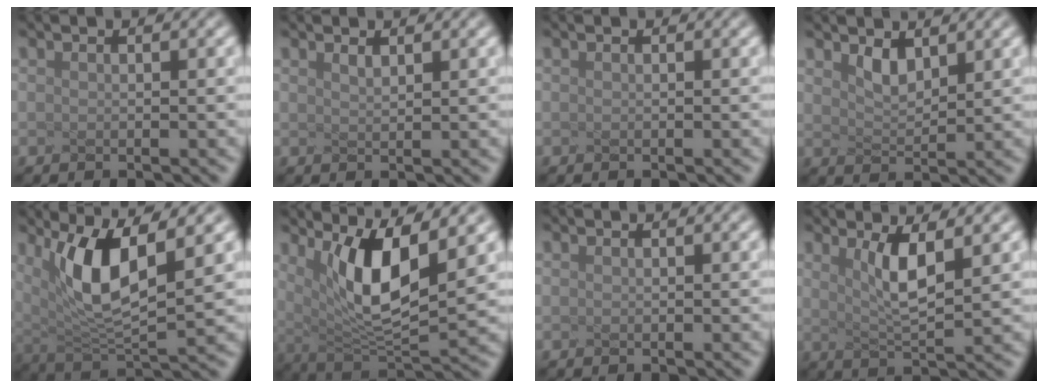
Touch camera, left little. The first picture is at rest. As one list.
[{"total": 1.0, "force": [-0.4, -0.8, -0.6], "torque": [-0.009, -0.006, 0.022]}, {"total": 0.0}, {"total": 0.7, "force": [-0.1, -0.7, -0.1], "torque": [-0.035, -0.024, 0.046]}, {"total": 5.6, "force": [1.2, 1.4, 5.3], "torque": [-0.142, -0.028, 0.067]}, {"total": 6.0, "force": [1.5, 1.2, 5.7], "torque": [-0.134, -0.028, 0.076]}, {"total": 0.0}, {"total": 2.4, "force": [-0.3, -0.5, 2.3], "torque": [-0.080, -0.019, 0.043]}]